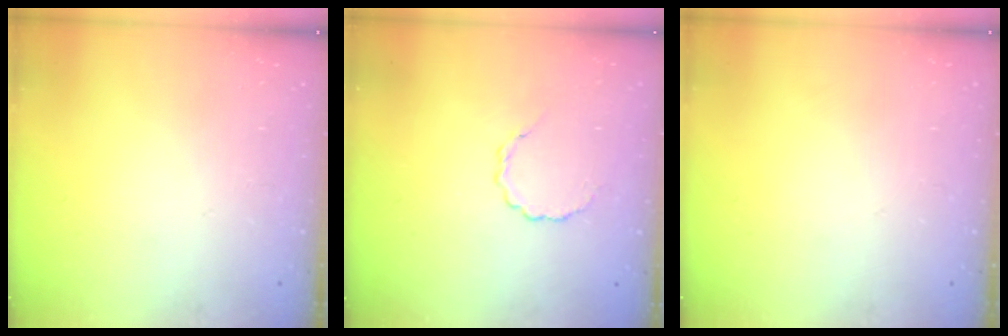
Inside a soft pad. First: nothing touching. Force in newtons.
{"total": 2.6, "press": 2.5, "slide": 0.9}
{"total": 0.0}